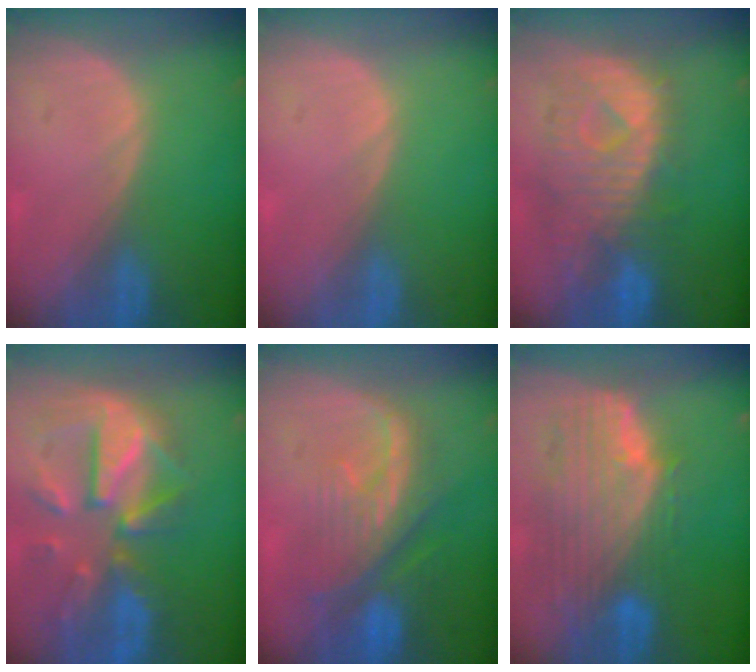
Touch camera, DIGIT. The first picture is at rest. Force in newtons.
{"total": 0.0}
{"total": 10.8, "press": 9.6, "slide": 5.0}
{"total": 12.1, "press": 10.6, "slide": 5.9}
{"total": 10.2, "press": 9.0, "slide": 5.0}
{"total": 11.1, "press": 9.5, "slide": 5.7}